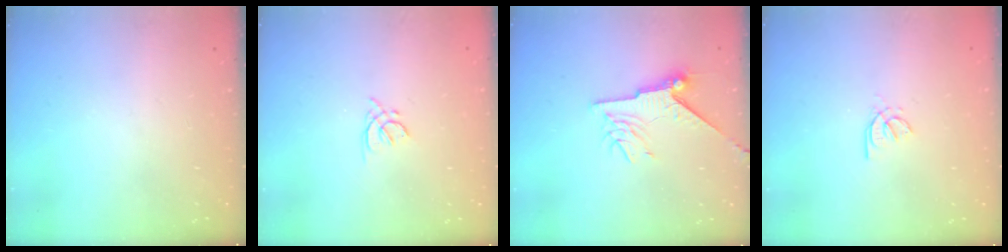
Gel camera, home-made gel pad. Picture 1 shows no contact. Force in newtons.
{"total": 1.8, "press": 1.7, "slide": 0.5}
{"total": 10.9, "press": 10.8, "slide": 1.3}
{"total": 2.0, "press": 2.0, "slide": 0.6}